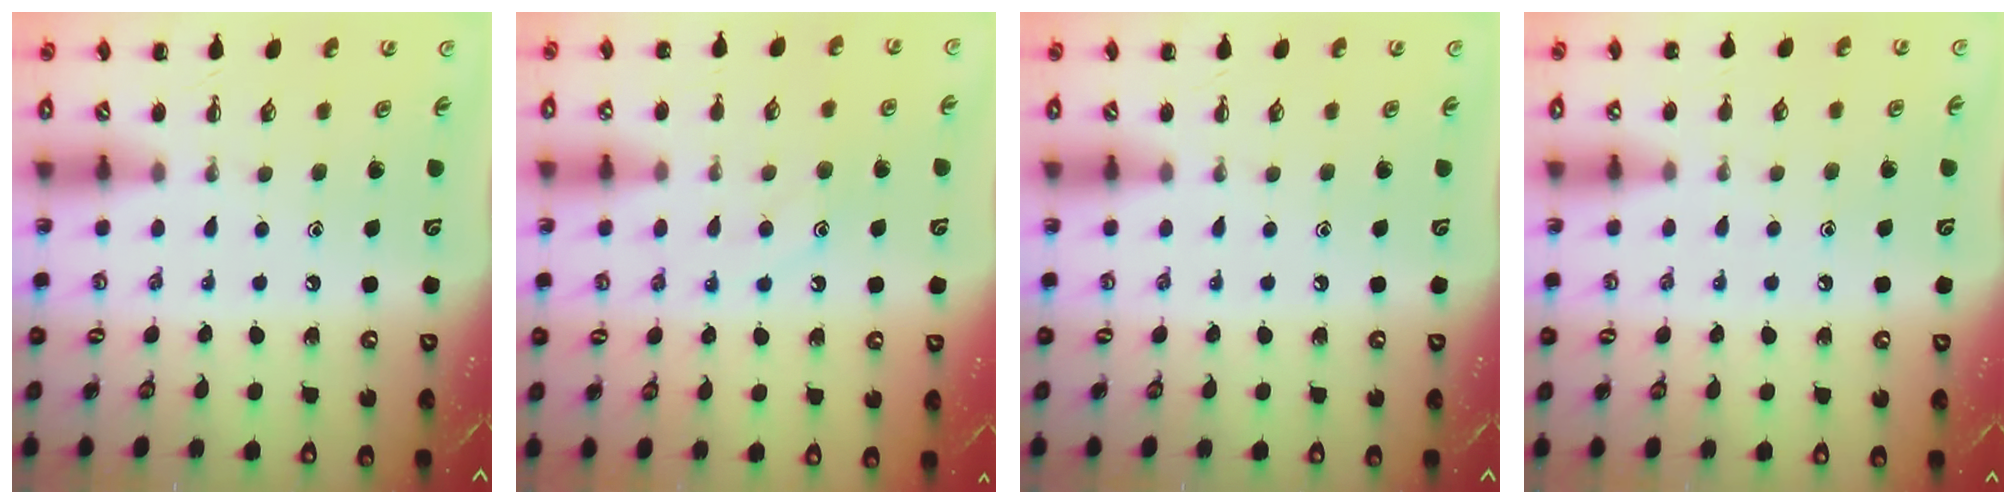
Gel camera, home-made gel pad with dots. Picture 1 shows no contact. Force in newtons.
{"total": 9.3, "press": 9.3, "slide": 1.0}
{"total": 0.0}
{"total": 4.8, "press": 4.6, "slide": 1.3}